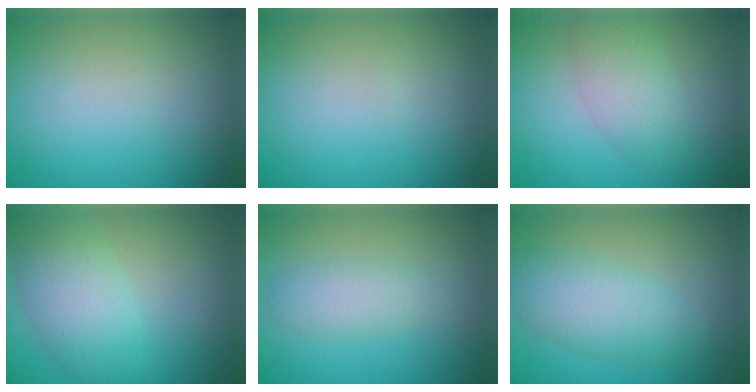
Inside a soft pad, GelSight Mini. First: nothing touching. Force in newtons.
{"total": 0.0}
{"total": 3.3, "press": 3.3, "slide": 0.1}
{"total": 4.9, "press": 4.9, "slide": 0.2}
{"total": 2.4, "press": 2.4, "slide": 0.1}
{"total": 4.4, "press": 4.4, "slide": 0.1}